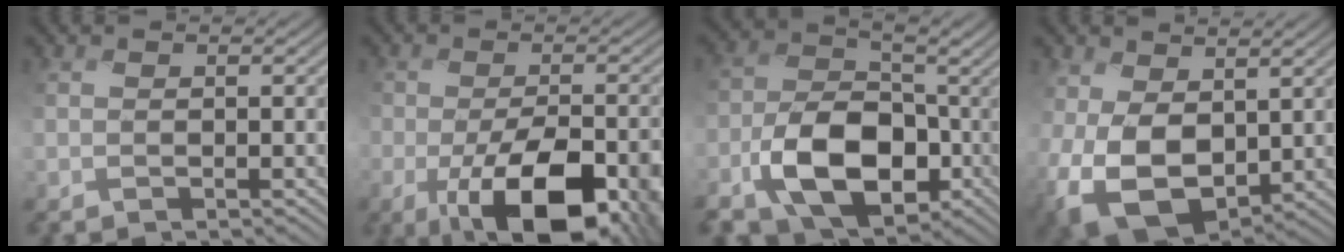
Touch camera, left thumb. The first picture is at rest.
{"total": 14.9, "force": [-6.7, 6.9, 11.4], "torque": [-0.179, -0.034, -0.088]}
{"total": 11.8, "force": [-4.5, 7.8, 7.7], "torque": [-0.161, -0.021, -0.088]}
{"total": 10.8, "force": [0.0, 7.4, 8.0], "torque": [-0.206, -0.026, 0.002]}